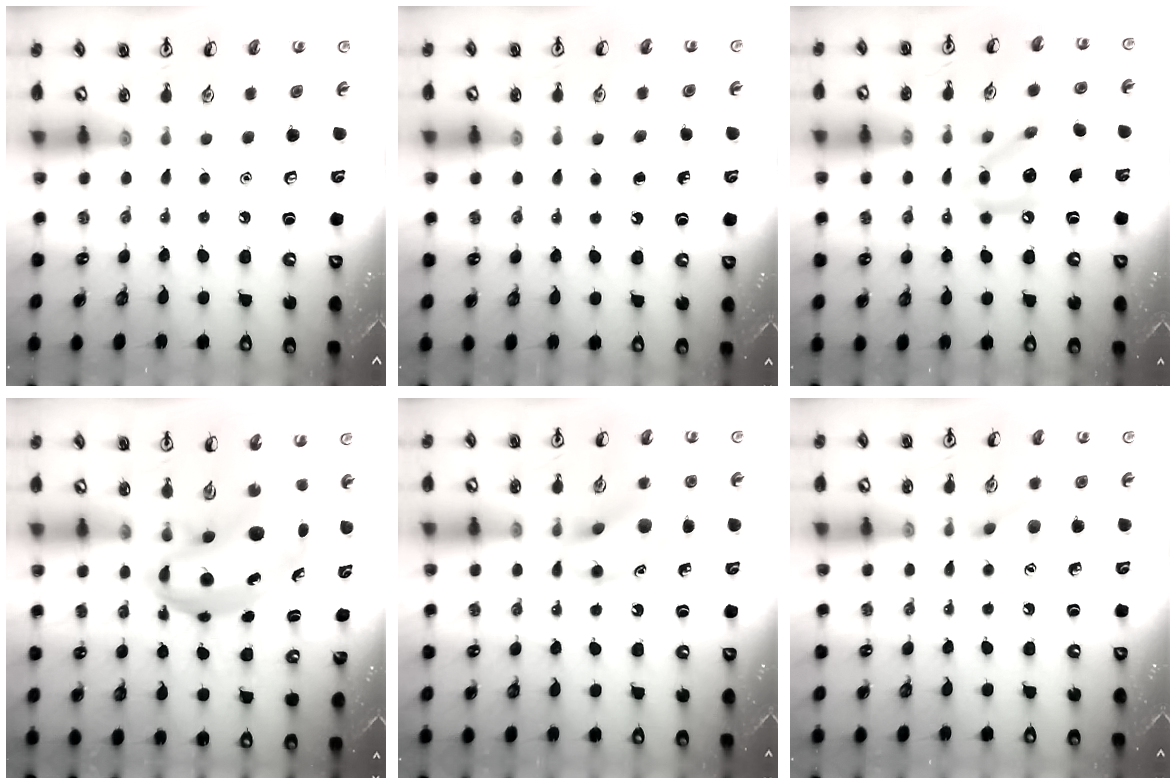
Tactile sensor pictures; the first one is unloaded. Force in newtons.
{"total": 5.0, "press": 4.8, "slide": 1.5}
{"total": 12.6, "press": 12.0, "slide": 3.7}
{"total": 9.3, "press": 9.0, "slide": 2.4}
{"total": 13.5, "press": 13.4, "slide": 1.4}
{"total": 7.2, "press": 7.1, "slide": 1.2}